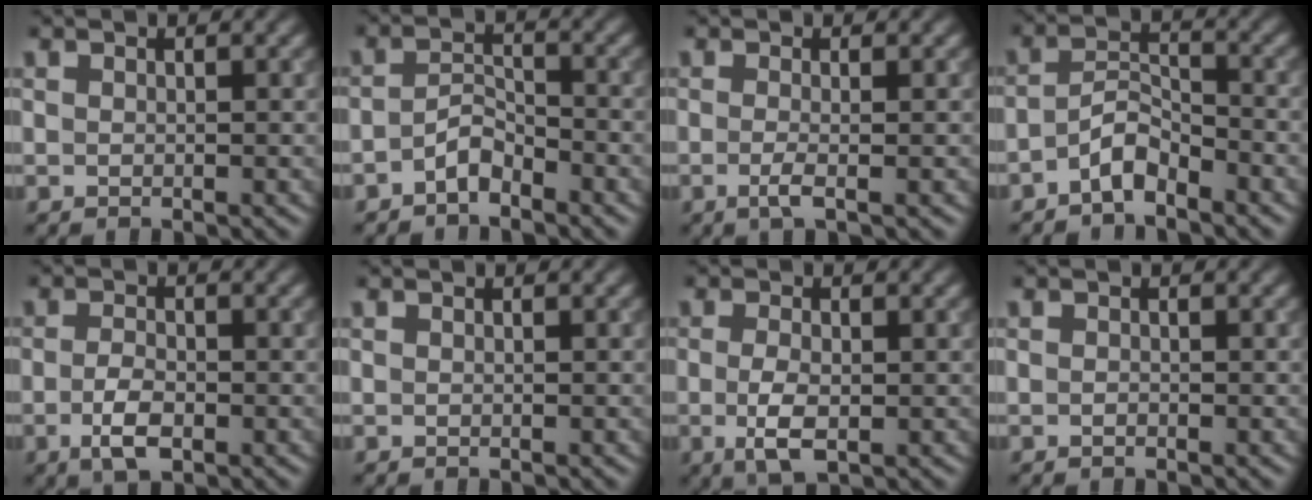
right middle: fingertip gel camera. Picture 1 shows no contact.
{"total": 2.3, "force": [-1.7, 0.9, 1.3], "torque": [-0.023, 0.010, -0.036]}
{"total": 2.1, "force": [-0.4, 0.6, 1.9], "torque": [-0.032, -0.005, -0.014]}
{"total": 3.1, "force": [-2.3, 1.1, 1.8], "torque": [-0.032, 0.014, -0.050]}
{"total": 2.9, "force": [-1.1, 1.4, 2.4], "torque": [-0.051, -0.005, -0.021]}
{"total": 0.0}
{"total": 3.4, "force": [-0.6, 1.4, 3.0], "torque": [-0.068, -0.010, -0.012]}
{"total": 0.0}